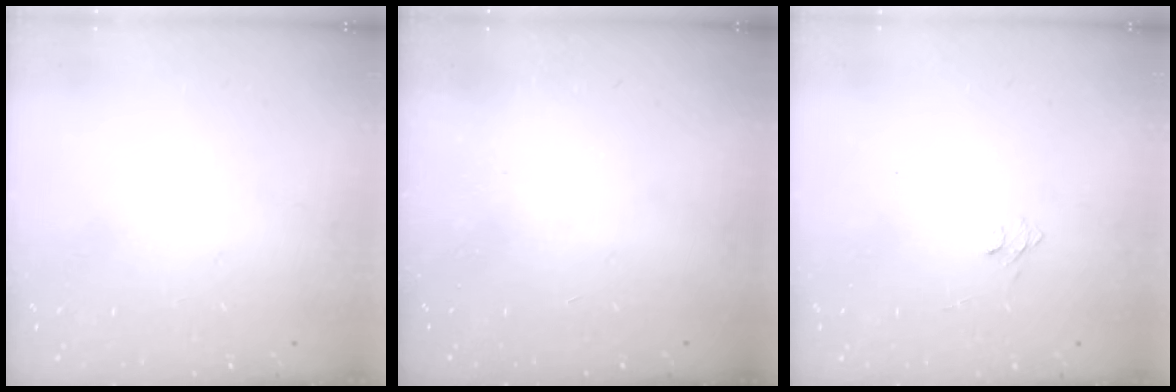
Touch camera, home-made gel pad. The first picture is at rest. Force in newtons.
{"total": 2.3, "press": 2.2, "slide": 0.7}
{"total": 4.2, "press": 4.2, "slide": 0.5}